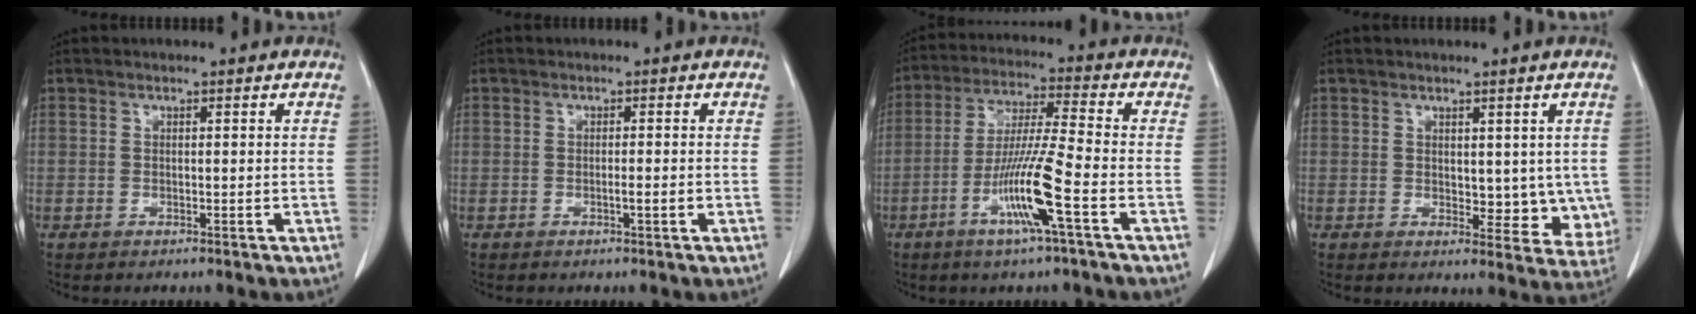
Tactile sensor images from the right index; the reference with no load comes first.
{"total": 1.4, "force": [-0.5, -0.1, 1.3], "torque": [-0.023, -0.001, -0.007]}
{"total": 11.4, "force": [-4.6, -0.8, 10.4], "torque": [-0.205, -0.011, -0.090]}
{"total": 6.4, "force": [0.8, 3.8, 5.1], "torque": [-0.037, -0.014, 0.016]}